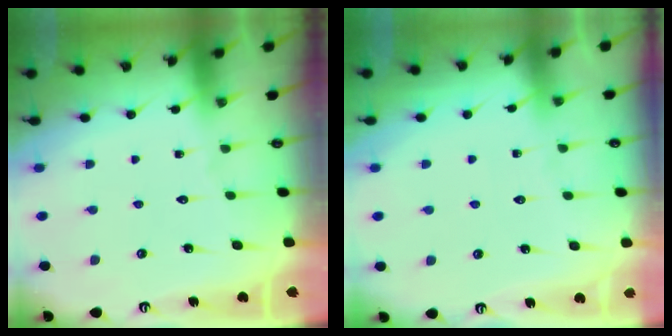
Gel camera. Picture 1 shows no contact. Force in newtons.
{"total": 1.7, "press": 1.7, "slide": 0.4}